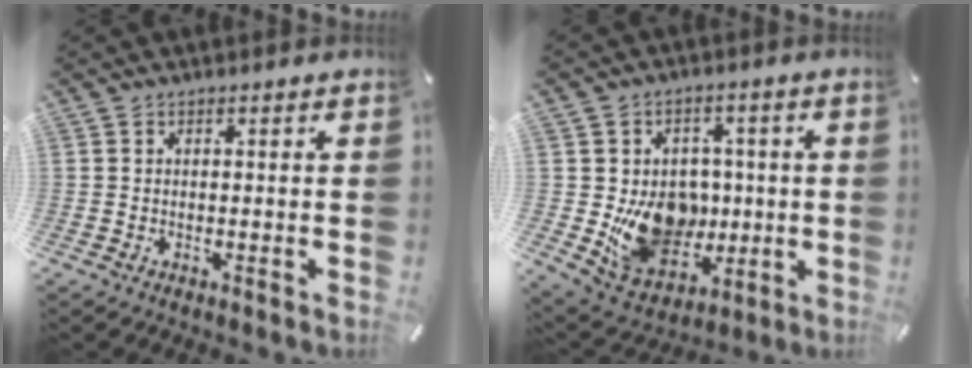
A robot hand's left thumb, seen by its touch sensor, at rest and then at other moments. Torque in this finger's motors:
{"motor_torque": [2.04, 2.22, 0.51, -0.27, 0.38]}